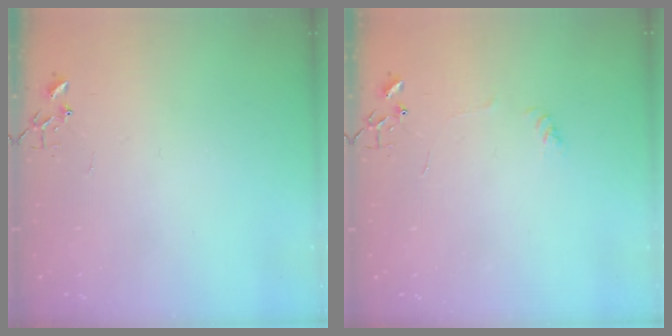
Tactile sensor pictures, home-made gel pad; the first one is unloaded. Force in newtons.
{"total": 3.7, "press": 3.7, "slide": 0.5}